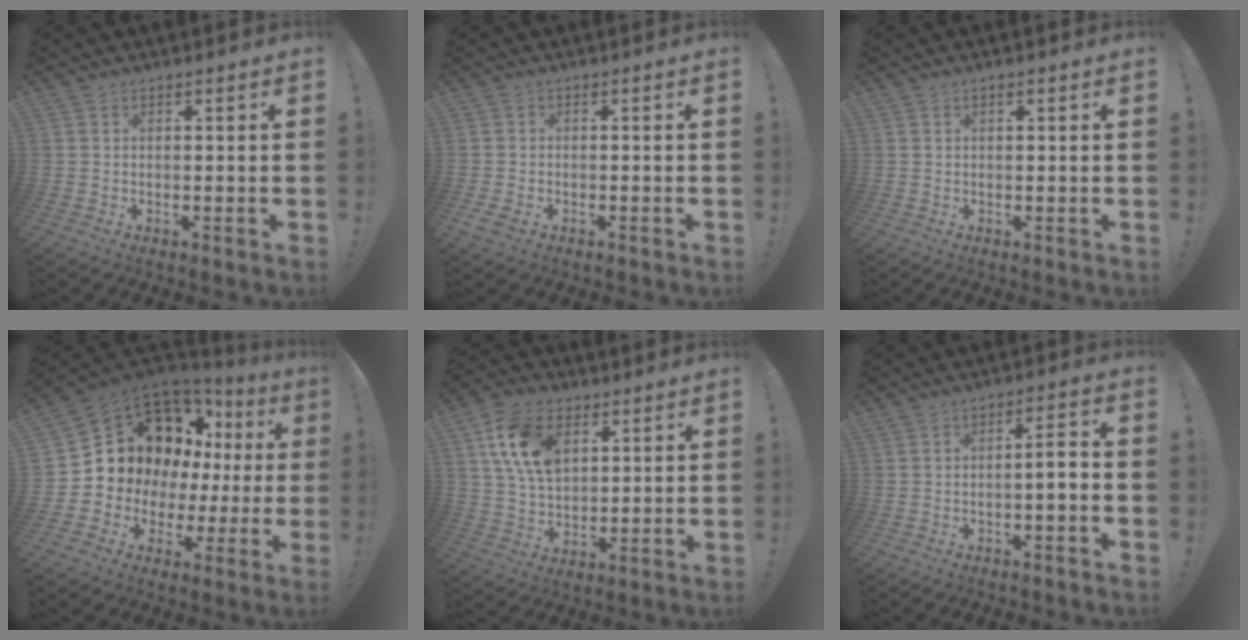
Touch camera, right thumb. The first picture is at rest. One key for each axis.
{"total": 2.1, "fx": -0.8, "fy": 1.4, "fz": 1.4, "tx": -0.025, "ty": 0.001, "tz": -0.015}
{"total": 0.7, "fx": 0.3, "fy": 0.3, "fz": 0.6, "tx": -0.018, "ty": 0.005, "tz": 0.006}
{"total": 12.5, "fx": 6.2, "fy": 9.5, "fz": 5.3, "tx": -0.074, "ty": -0.062, "tz": 0.137}
{"total": 15.6, "fx": 6.1, "fy": 10.6, "fz": 9.7, "tx": -0.166, "ty": -0.008, "tz": 0.121}
{"total": 4.8, "fx": -1.7, "fy": 0.3, "fz": 4.4, "tx": -0.068, "ty": 0.003, "tz": -0.033}